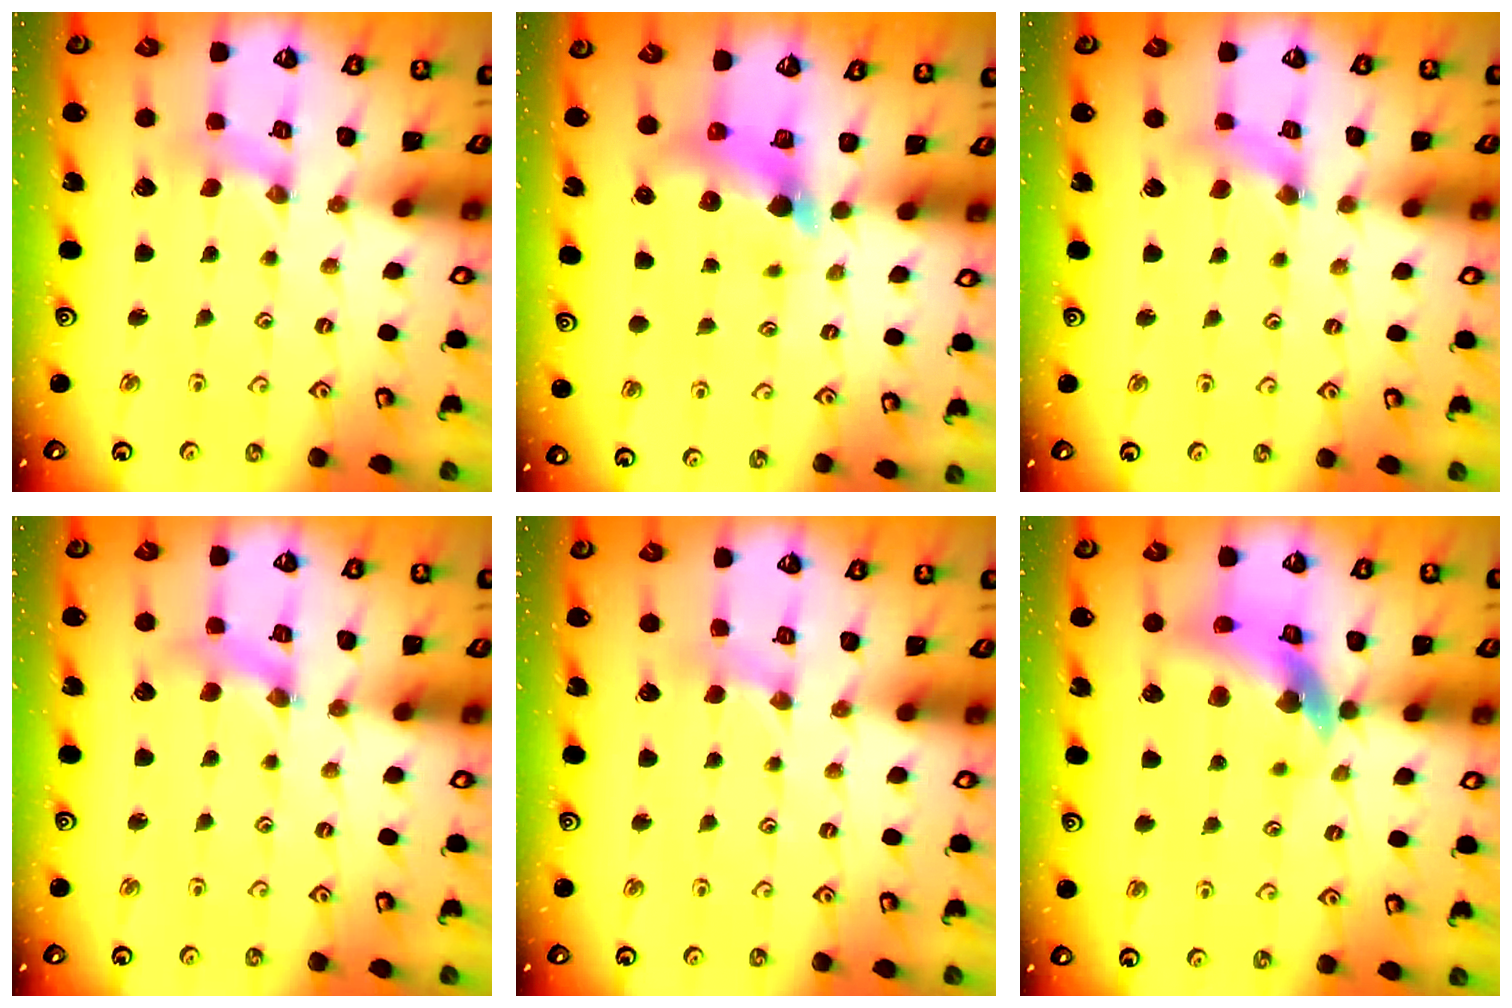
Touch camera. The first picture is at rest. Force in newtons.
{"total": 5.9, "press": 5.9, "slide": 0.7}
{"total": 4.2, "press": 4.2, "slide": 0.4}
{"total": 3.8, "press": 3.7, "slide": 0.6}
{"total": 1.9, "press": 1.8, "slide": 0.4}
{"total": 12.9, "press": 12.8, "slide": 1.8}